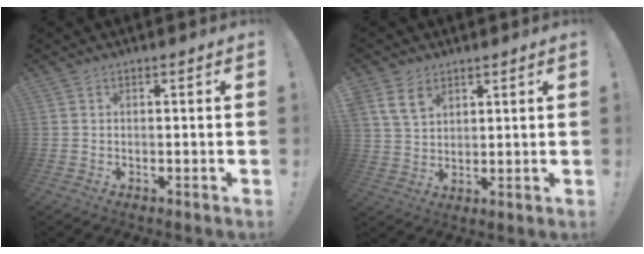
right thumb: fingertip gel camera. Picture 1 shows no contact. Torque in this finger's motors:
{"motor_torque": [0.12, 1.23, 0.55, 0.46, 0.08]}